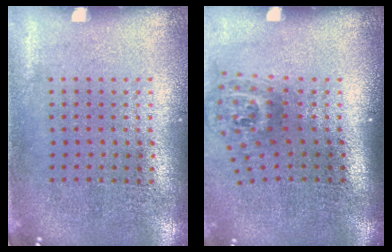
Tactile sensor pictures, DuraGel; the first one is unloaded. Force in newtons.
{"total": 1.8, "press": 1.2, "slide": 1.4}